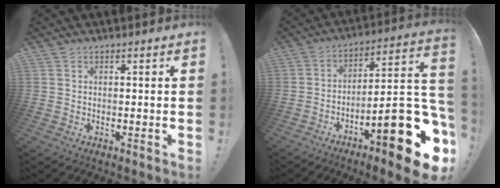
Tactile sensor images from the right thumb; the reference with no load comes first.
{"total": 20.6, "force": [-9.7, 4.9, 17.5], "torque": [-0.229, 0.046, -0.154]}